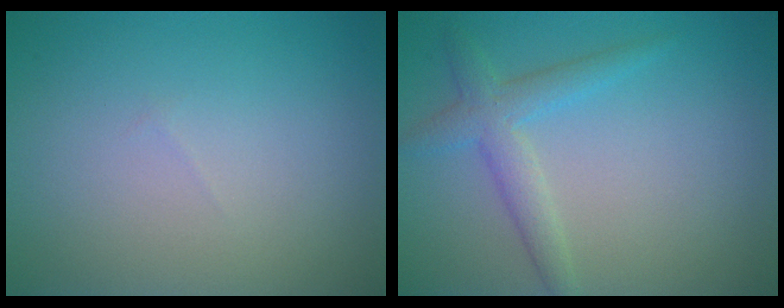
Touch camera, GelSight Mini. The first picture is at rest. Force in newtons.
{"total": 2.8, "press": 2.8, "slide": 0.0}